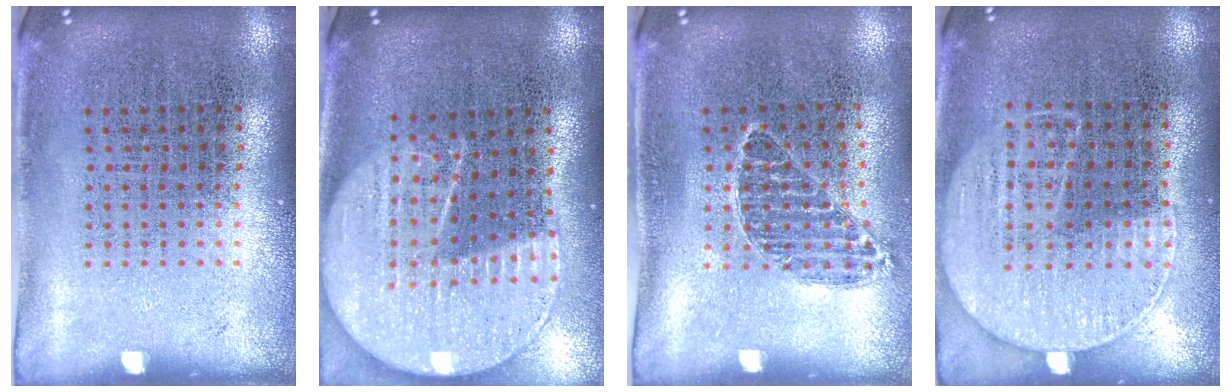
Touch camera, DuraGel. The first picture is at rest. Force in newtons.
{"total": 2.3, "press": 2.0, "slide": 1.1}
{"total": 0.8, "press": 0.7, "slide": 0.3}
{"total": 1.3, "press": 1.0, "slide": 0.7}